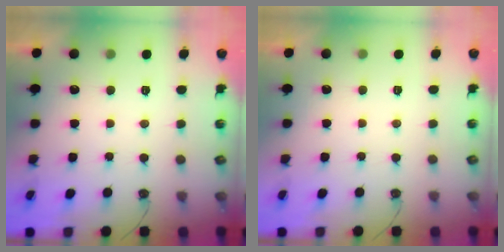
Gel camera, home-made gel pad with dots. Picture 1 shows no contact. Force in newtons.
{"total": 0.0}